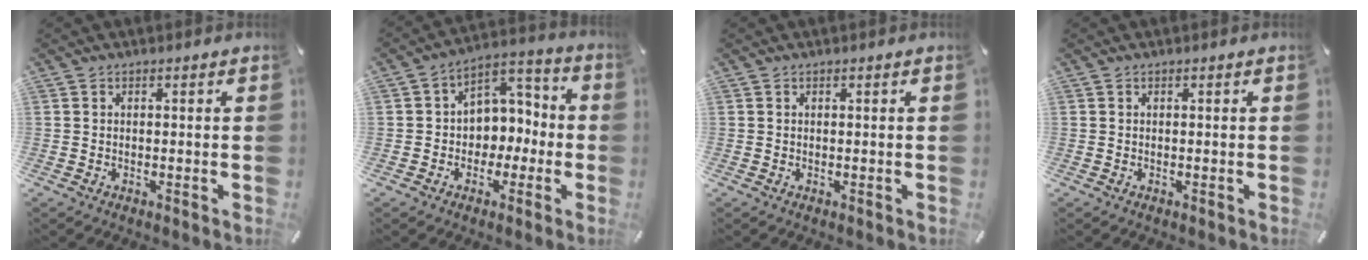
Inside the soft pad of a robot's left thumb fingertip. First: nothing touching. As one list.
[{"total": 7.7, "force": [-1.4, 7.3, 1.7], "torque": [-0.016, 0.010, -0.027]}, {"total": 0.0}, {"total": 0.0}]